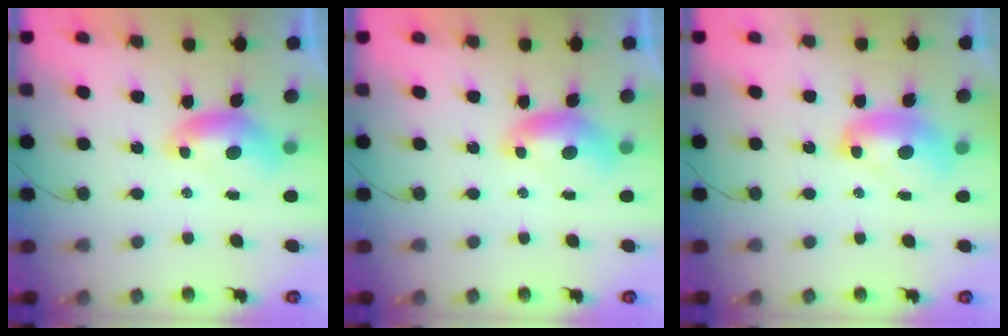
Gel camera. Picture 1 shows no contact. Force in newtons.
{"total": 0.0}
{"total": 2.4, "press": 2.4, "slide": 0.2}